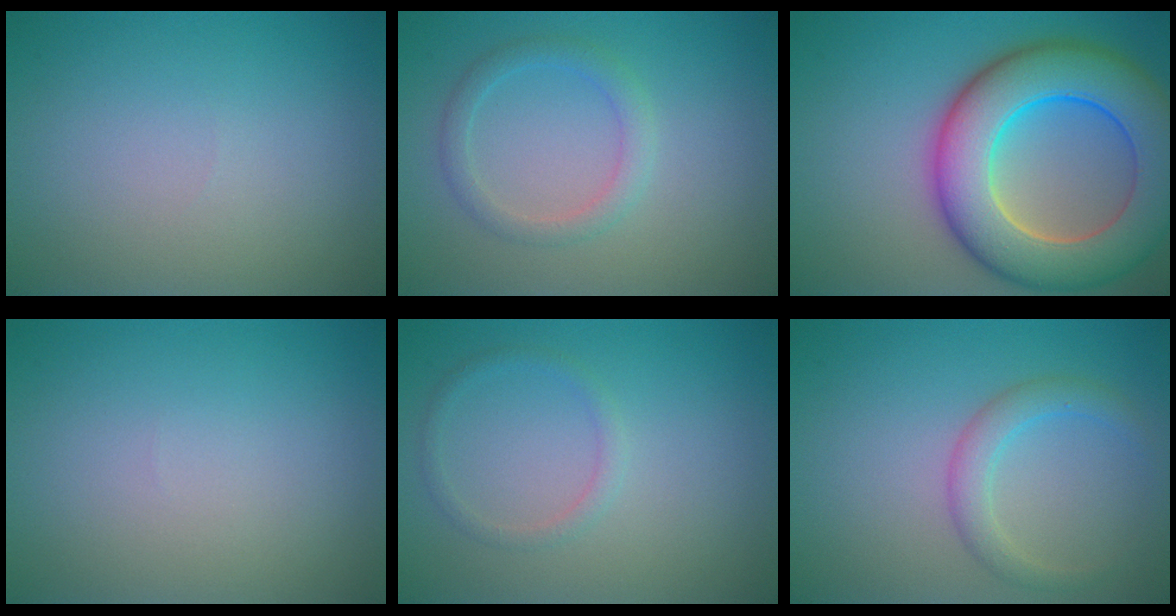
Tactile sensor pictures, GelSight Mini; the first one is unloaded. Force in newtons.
{"total": 2.1, "press": 2.1, "slide": 0.1}
{"total": 11.9, "press": 11.9, "slide": 0.5}
{"total": 0.0}
{"total": 1.2, "press": 1.2, "slide": 0.1}
{"total": 2.5, "press": 2.5, "slide": 0.1}